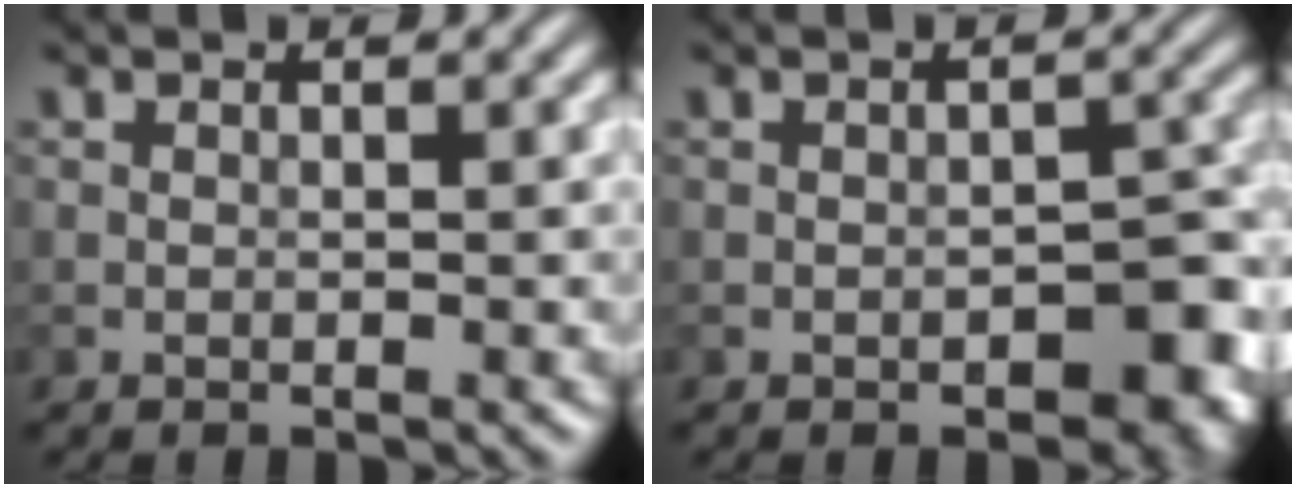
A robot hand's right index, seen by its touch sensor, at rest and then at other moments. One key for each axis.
{"total": 3.8, "fx": -1.5, "fy": 2.0, "fz": 2.8, "tx": -0.031, "ty": 0.001, "tz": -0.015}